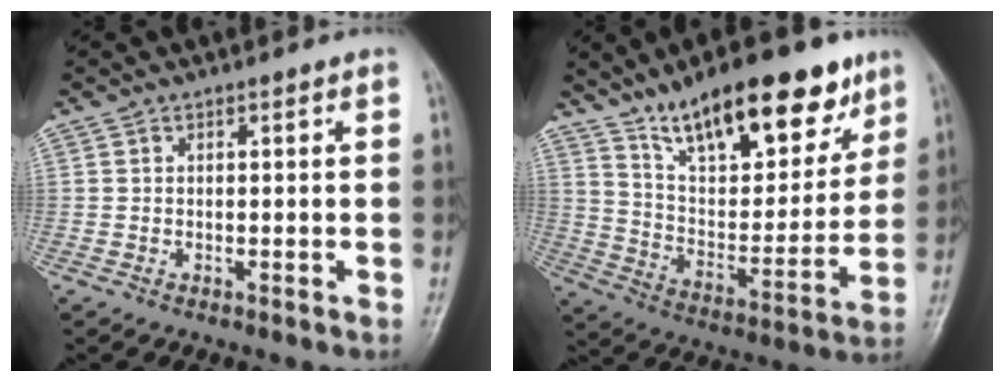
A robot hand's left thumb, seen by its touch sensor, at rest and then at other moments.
{"total": 22.9, "force": [15.1, 8.9, 14.6], "torque": [-0.178, -0.057, 0.251]}